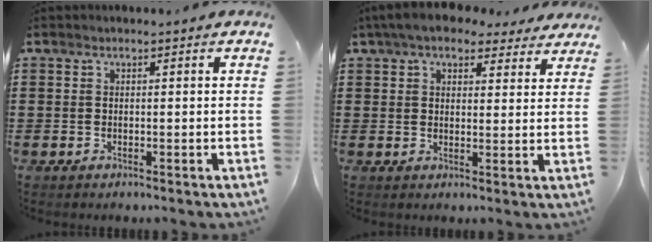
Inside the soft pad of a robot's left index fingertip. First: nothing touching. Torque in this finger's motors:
{"motor_torque": [2.14, 0.00, 1.05, 0.21]}